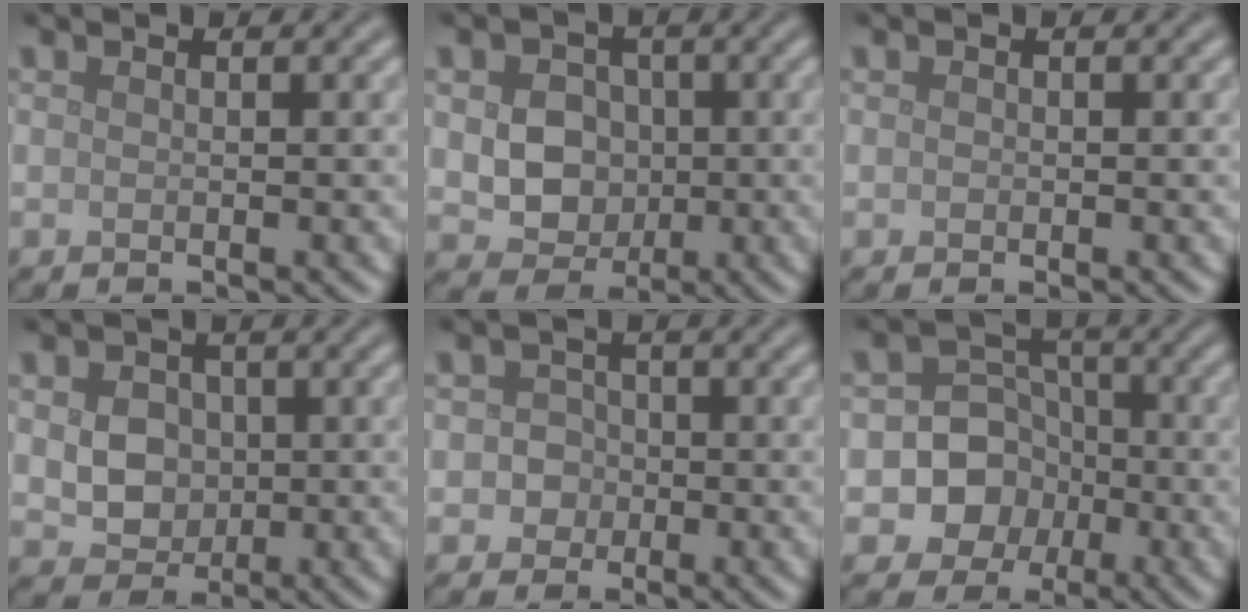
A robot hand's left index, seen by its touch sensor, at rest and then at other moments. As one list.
[{"total": 5.2, "force": [0.3, 4.4, 2.7], "torque": [-0.039, 0.009, -0.008]}, {"total": 0.0}, {"total": 4.2, "force": [0.5, 3.5, 2.3], "torque": [-0.037, 0.002, 0.001]}, {"total": 2.1, "force": [-0.2, 2.1, 0.6], "torque": [0.016, 0.002, -0.014]}, {"total": 8.0, "force": [-2.3, 7.5, 1.7], "torque": [-0.007, 0.010, -0.060]}]